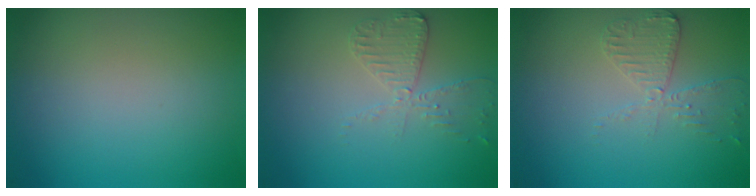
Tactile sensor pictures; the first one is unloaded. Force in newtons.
{"total": 2.9, "press": 2.8, "slide": 0.6}
{"total": 2.9, "press": 2.8, "slide": 0.6}